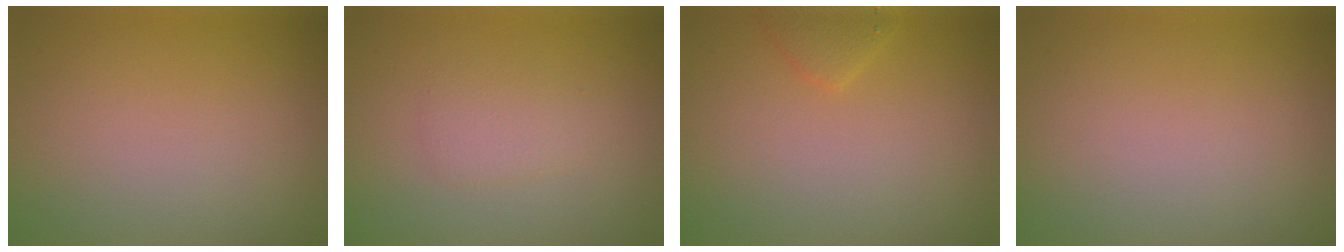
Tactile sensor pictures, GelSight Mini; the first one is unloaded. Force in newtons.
{"total": 1.5, "press": 1.5, "slide": 0.1}
{"total": 1.3, "press": 1.3, "slide": 0.1}
{"total": 0.0}